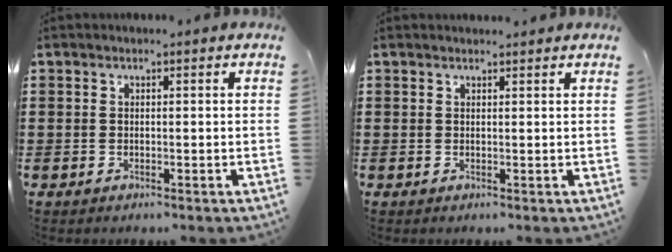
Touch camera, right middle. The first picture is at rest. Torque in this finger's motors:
{"motor_torque": [-0.01, 0.00, 0.00, 0.00]}